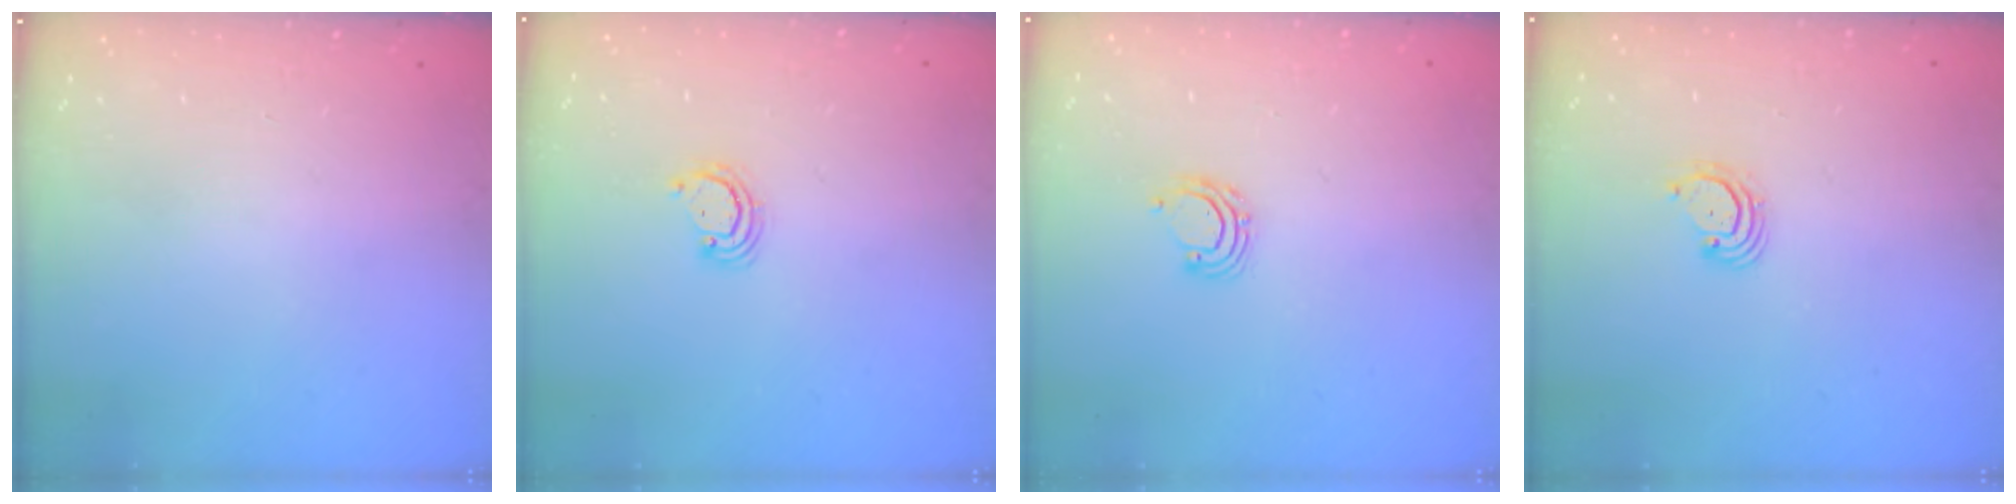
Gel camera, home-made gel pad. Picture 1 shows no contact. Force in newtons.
{"total": 2.9, "press": 2.8, "slide": 0.3}
{"total": 4.2, "press": 4.2, "slide": 0.3}
{"total": 3.0, "press": 3.0, "slide": 0.3}